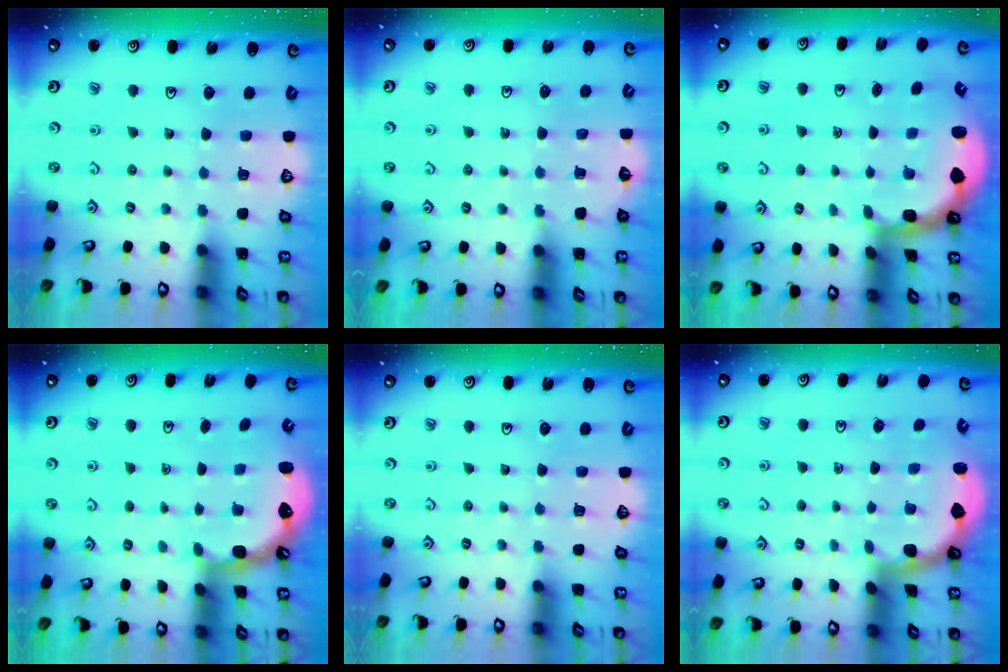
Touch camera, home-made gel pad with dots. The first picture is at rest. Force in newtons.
{"total": 3.6, "press": 2.9, "slide": 2.3}
{"total": 2.2, "press": 2.0, "slide": 0.8}
{"total": 2.8, "press": 2.0, "slide": 2.0}
{"total": 0.0}
{"total": 1.8, "press": 1.8, "slide": 0.1}